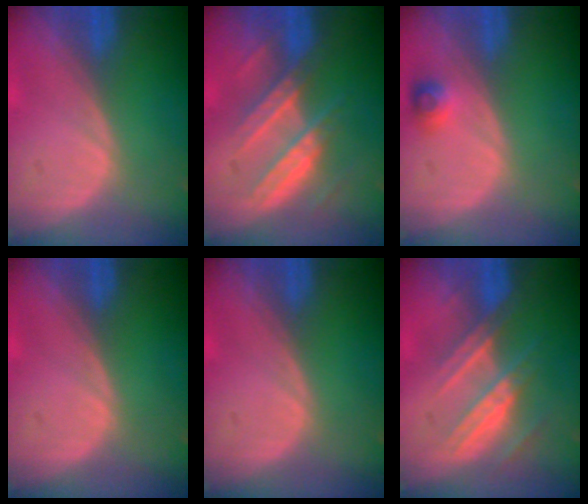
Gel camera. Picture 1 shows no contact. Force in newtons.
{"total": 7.2, "press": 7.2, "slide": 0.6}
{"total": 2.3, "press": 2.2, "slide": 0.7}
{"total": 0.0}
{"total": 0.0}
{"total": 7.3, "press": 6.8, "slide": 2.7}